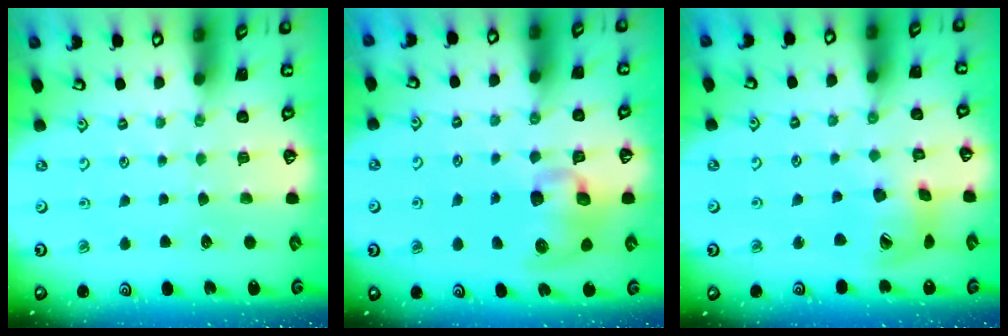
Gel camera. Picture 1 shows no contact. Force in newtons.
{"total": 12.3, "press": 12.2, "slide": 1.7}
{"total": 14.2, "press": 14.0, "slide": 2.0}